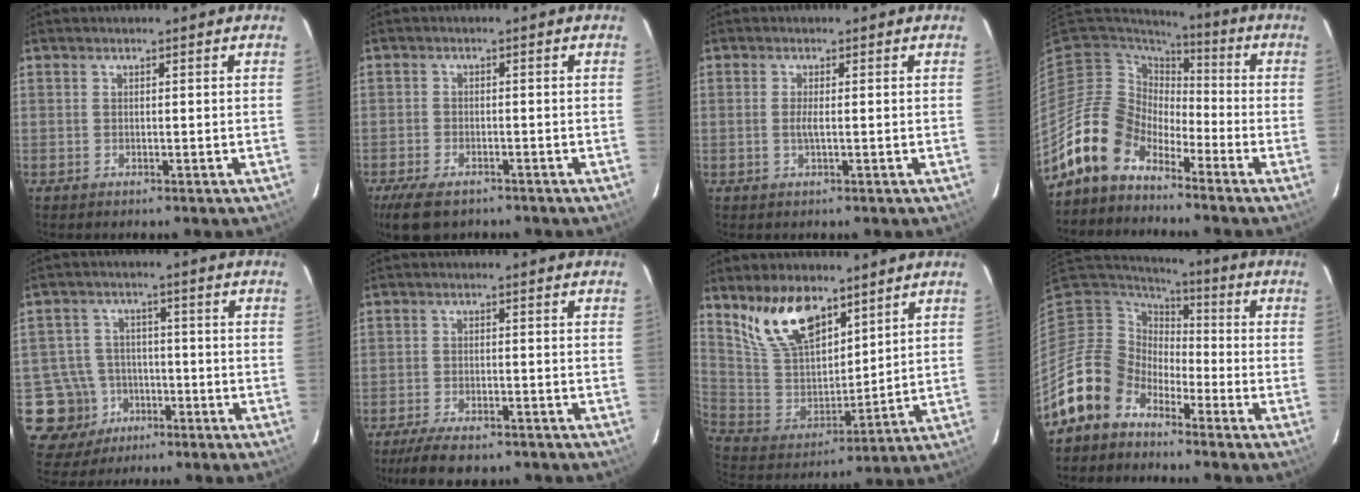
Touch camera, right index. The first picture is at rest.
{"total": 7.3, "force": [-5.3, 3.5, 3.6], "torque": [-0.096, -0.014, -0.094]}
{"total": 1.7, "force": [-0.2, 0.0, 1.7], "torque": [-0.033, -0.002, -0.006]}
{"total": 11.3, "force": [-8.7, 6.7, 2.5], "torque": [-0.060, 0.027, -0.168]}
{"total": 9.3, "force": [-3.7, 8.5, 0.3], "torque": [-0.032, 0.031, -0.053]}
{"total": 8.8, "force": [-7.1, 2.8, 4.4], "torque": [-0.104, -0.016, -0.114]}
{"total": 15.2, "force": [10.1, 7.3, 8.8], "torque": [-0.175, 0.009, 0.210]}
{"total": 10.3, "force": [-7.7, 6.8, 1.1], "torque": [-0.041, 0.028, -0.151]}